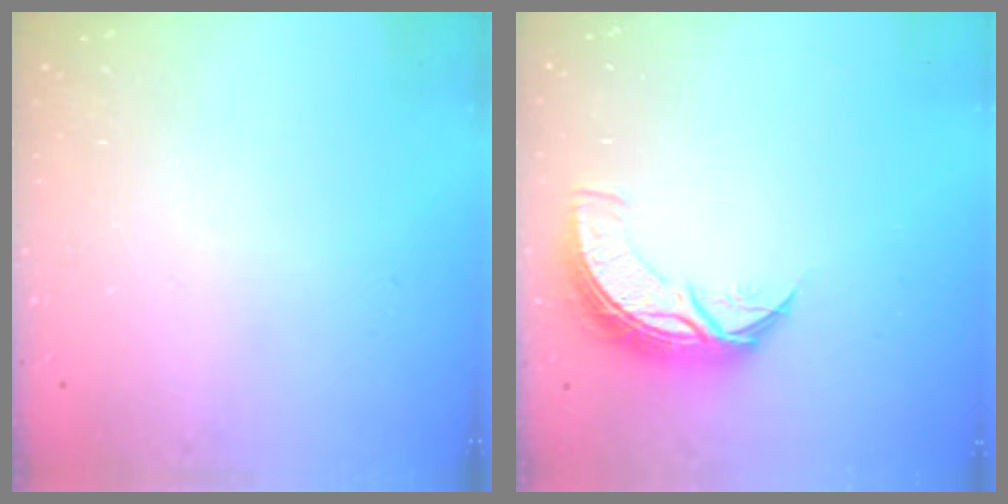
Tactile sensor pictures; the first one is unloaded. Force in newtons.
{"total": 8.2, "press": 8.2, "slide": 0.0}